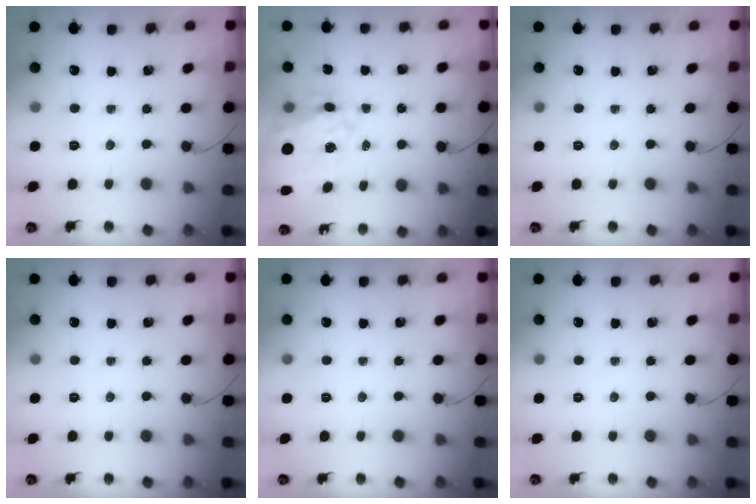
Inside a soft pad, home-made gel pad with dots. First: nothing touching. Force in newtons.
{"total": 19.3, "press": 18.9, "slide": 4.3}
{"total": 0.0}
{"total": 0.0}
{"total": 0.0}
{"total": 0.0}